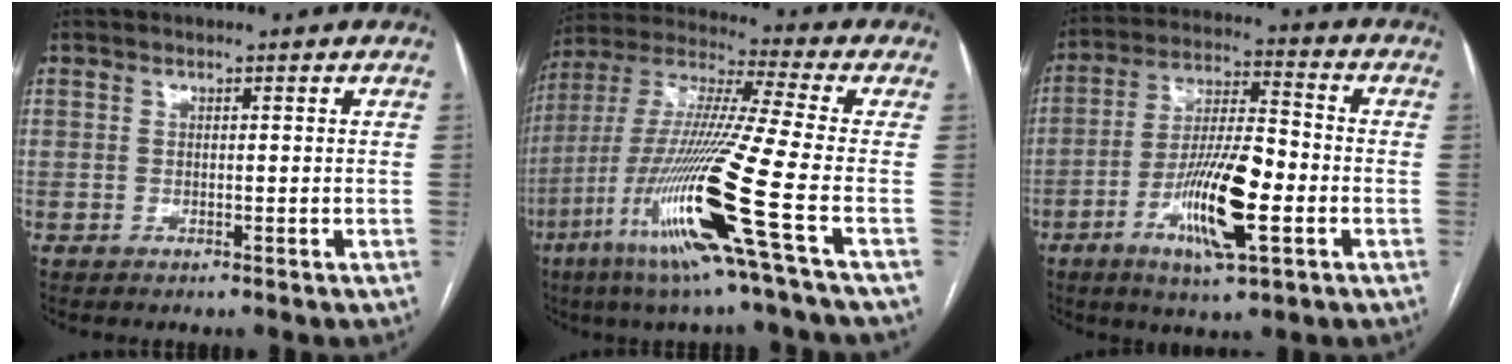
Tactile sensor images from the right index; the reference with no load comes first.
{"total": 19.9, "force": [-7.8, -1.4, 18.3], "torque": [-0.390, -0.034, -0.157]}
{"total": 13.5, "force": [-4.5, 2.6, 12.5], "torque": [-0.235, -0.004, -0.076]}